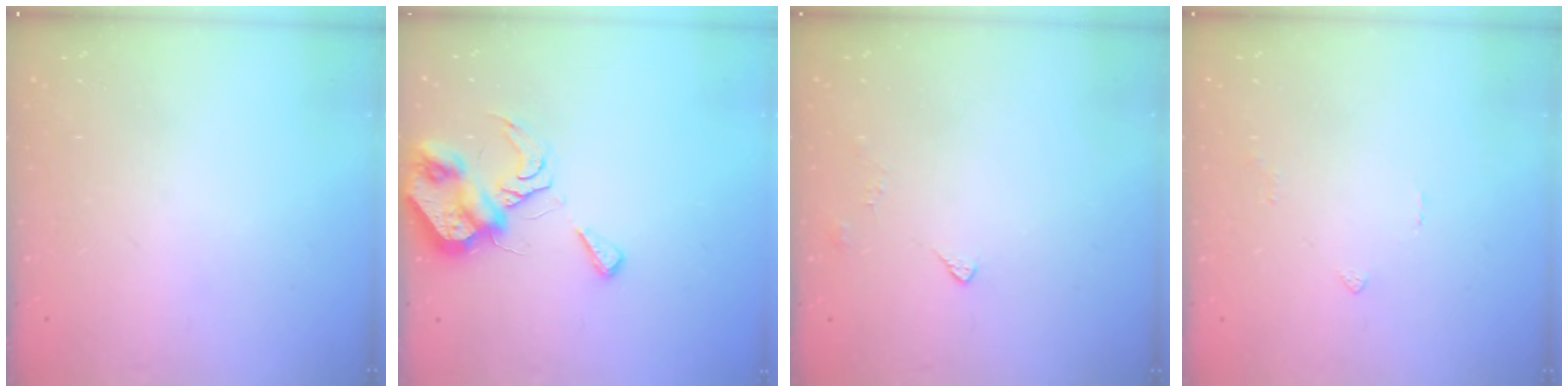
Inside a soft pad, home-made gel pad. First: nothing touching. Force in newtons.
{"total": 9.0, "press": 8.9, "slide": 1.3}
{"total": 2.6, "press": 2.6, "slide": 0.5}
{"total": 1.6, "press": 1.5, "slide": 0.6}